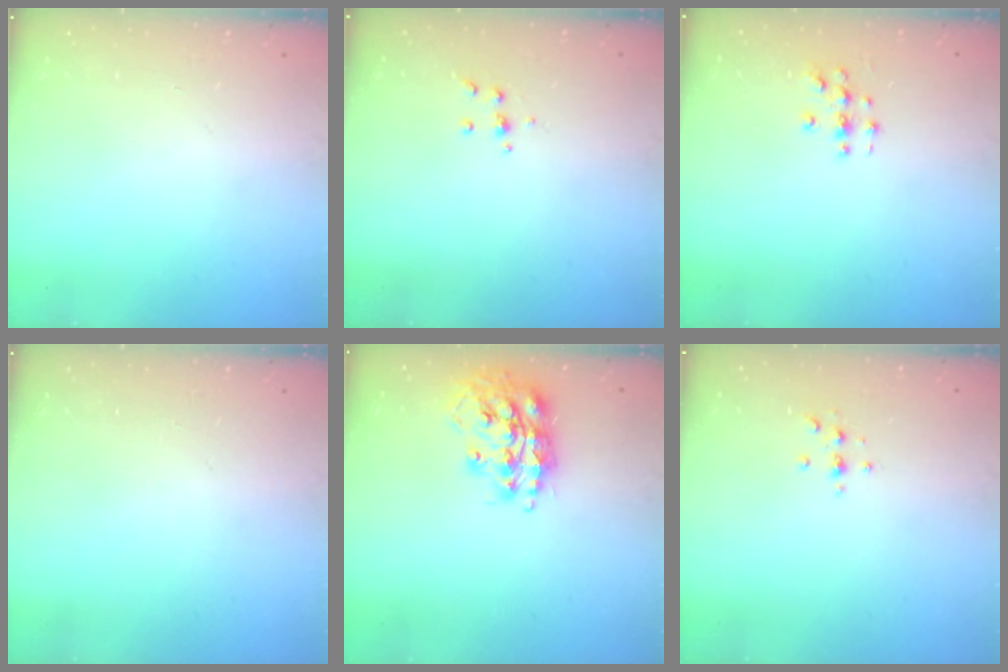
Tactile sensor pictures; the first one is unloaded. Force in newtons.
{"total": 4.0, "press": 3.9, "slide": 0.9}
{"total": 3.2, "press": 3.2, "slide": 0.1}
{"total": 0.0}
{"total": 16.2, "press": 16.2, "slide": 1.4}
{"total": 2.3, "press": 2.3, "slide": 0.2}